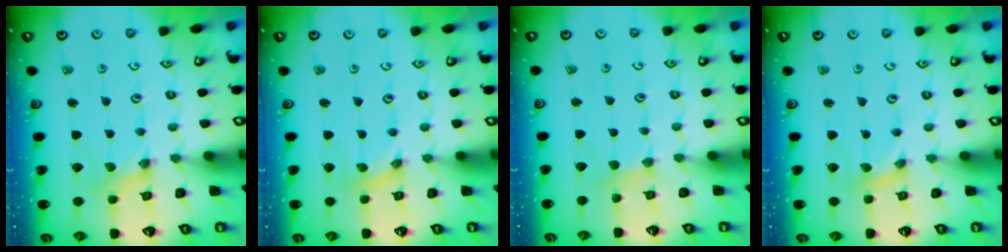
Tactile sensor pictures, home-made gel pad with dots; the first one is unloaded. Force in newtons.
{"total": 0.0}
{"total": 3.5, "press": 3.4, "slide": 0.6}
{"total": 0.0}